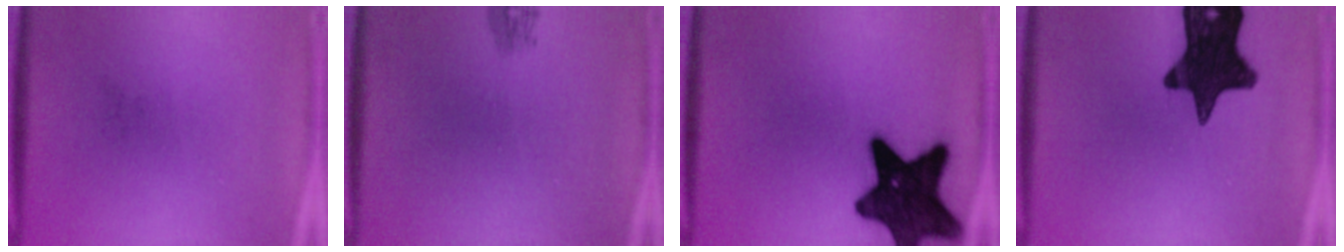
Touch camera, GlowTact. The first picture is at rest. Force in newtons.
{"total": 1.1}
{"total": 15.4}
{"total": 16.3}